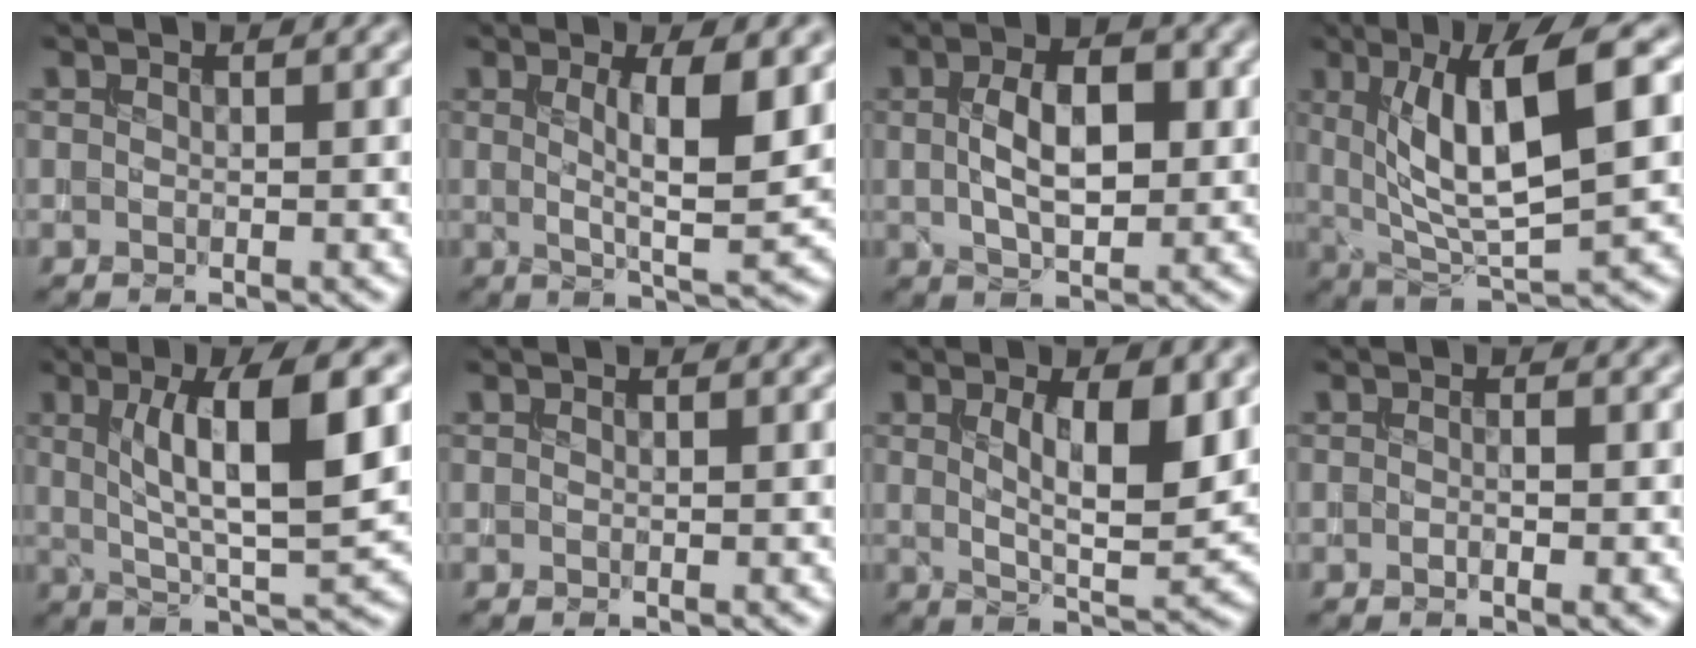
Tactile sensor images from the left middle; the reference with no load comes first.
{"total": 6.2, "force": [1.1, 1.3, 5.9], "torque": [-0.093, -0.010, 0.020]}
{"total": 6.1, "force": [0.6, 2.9, 5.4], "torque": [-0.096, 0.005, 0.011]}
{"total": 10.5, "force": [2.7, 2.7, 9.8], "torque": [-0.154, 0.003, 0.051]}
{"total": 9.3, "force": [2.2, 2.3, 8.7], "torque": [-0.134, -0.002, 0.041]}
{"total": 0.0}
{"total": 6.1, "force": [1.4, 1.8, 5.6], "torque": [-0.094, -0.009, 0.029]}
{"total": 1.3, "force": [-0.4, 0.1, 1.2], "torque": [-0.017, -0.003, -0.006]}